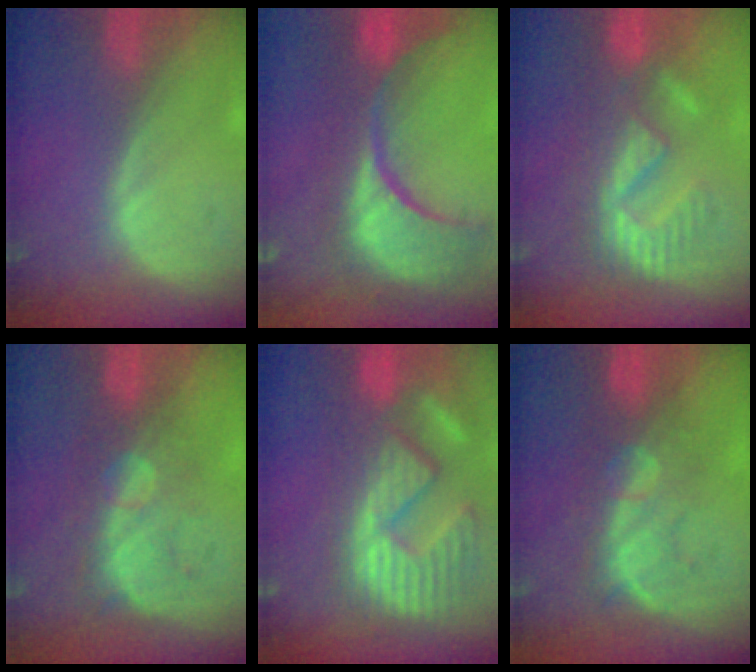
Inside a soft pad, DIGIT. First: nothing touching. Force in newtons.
{"total": 13.0, "press": 11.5, "slide": 6.1}
{"total": 8.7, "press": 8.5, "slide": 1.6}
{"total": 8.6, "press": 7.5, "slide": 4.2}
{"total": 13.7, "press": 12.2, "slide": 6.2}
{"total": 7.8, "press": 7.7, "slide": 1.5}